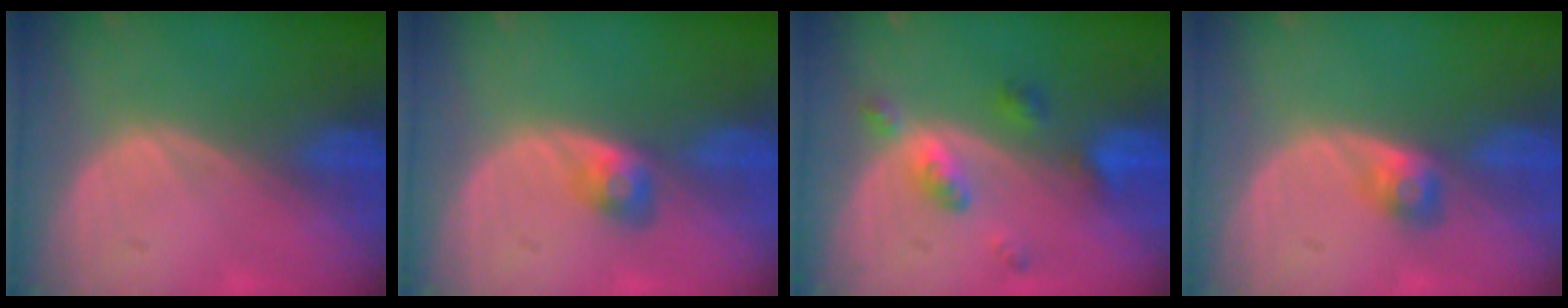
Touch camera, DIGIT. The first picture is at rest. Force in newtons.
{"total": 2.9, "press": 2.5, "slide": 1.4}
{"total": 5.3, "press": 4.7, "slide": 2.4}
{"total": 2.5, "press": 2.4, "slide": 0.8}